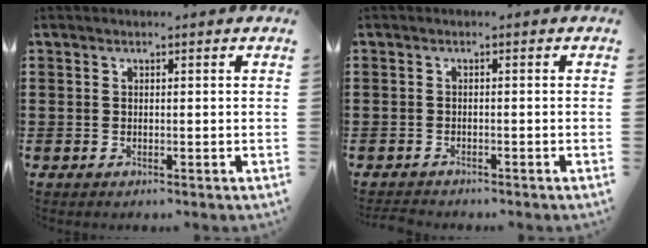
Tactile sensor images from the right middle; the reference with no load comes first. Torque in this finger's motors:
{"motor_torque": [2.14, 0.00, 0.00, 0.02]}